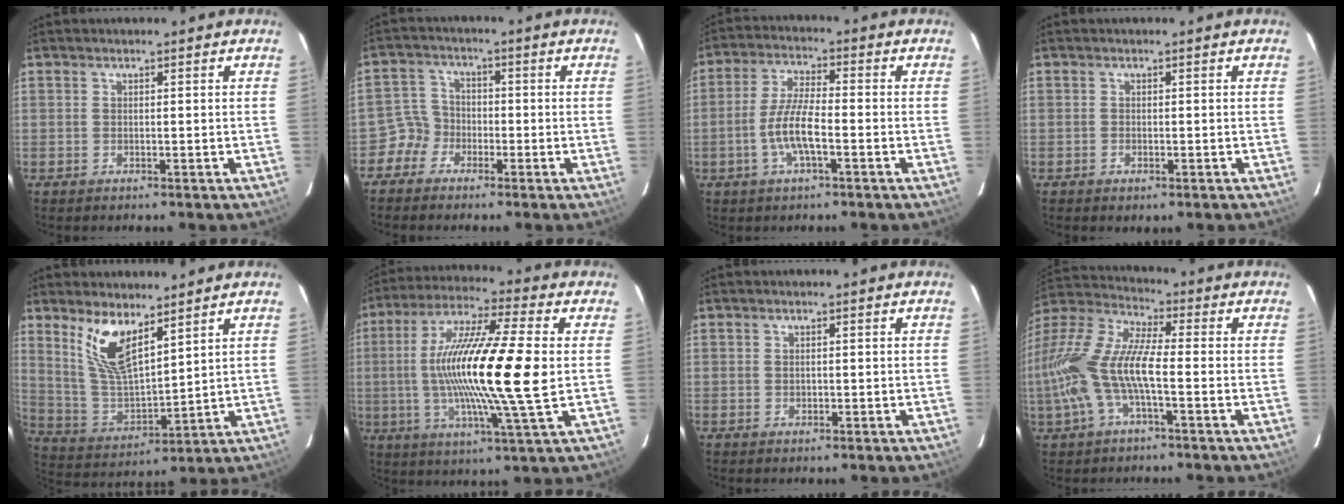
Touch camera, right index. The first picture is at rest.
{"total": 4.4, "force": [-2.7, 3.4, -0.1], "torque": [0.000, 0.020, -0.057]}
{"total": 7.8, "force": [-2.8, 1.8, 7.0], "torque": [-0.146, 0.002, -0.054]}
{"total": 1.3, "force": [-0.7, 0.8, 0.7], "torque": [-0.015, -0.004, -0.011]}
{"total": 11.0, "force": [6.8, 3.8, 7.7], "torque": [-0.155, -0.005, 0.146]}
{"total": 20.3, "force": [0.4, 1.0, 20.3], "torque": [-0.368, -0.002, -0.004]}
{"total": 0.7, "force": [-0.1, 0.7, 0.3], "torque": [-0.004, 0.001, 0.000]}
{"total": 17.5, "force": [-3.2, 5.8, 16.2], "torque": [-0.325, -0.004, -0.067]}